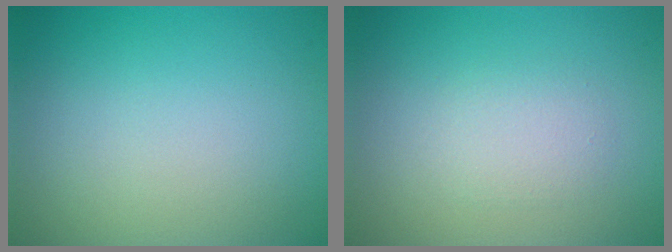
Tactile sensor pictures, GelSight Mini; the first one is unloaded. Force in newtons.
{"total": 1.7, "press": 1.7, "slide": 0.1}